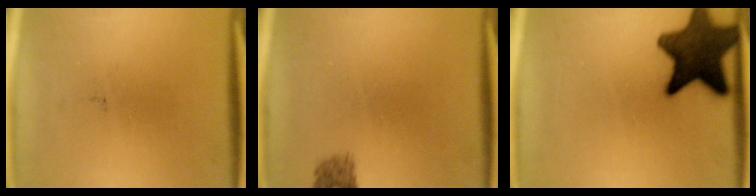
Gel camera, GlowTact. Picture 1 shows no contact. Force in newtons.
{"total": 1.8}
{"total": 14.3}